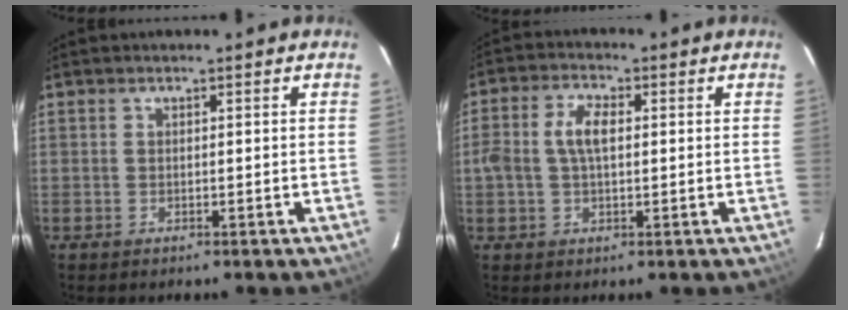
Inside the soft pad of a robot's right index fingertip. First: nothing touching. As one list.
[{"total": 5.4, "force": [0.4, 2.8, 4.6], "torque": [-0.091, 0.012, 0.008]}]